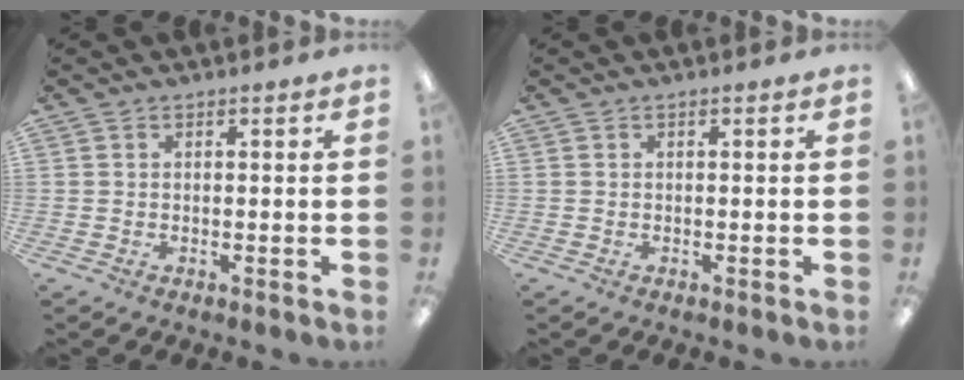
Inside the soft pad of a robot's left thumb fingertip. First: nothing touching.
{"total": 0.0}